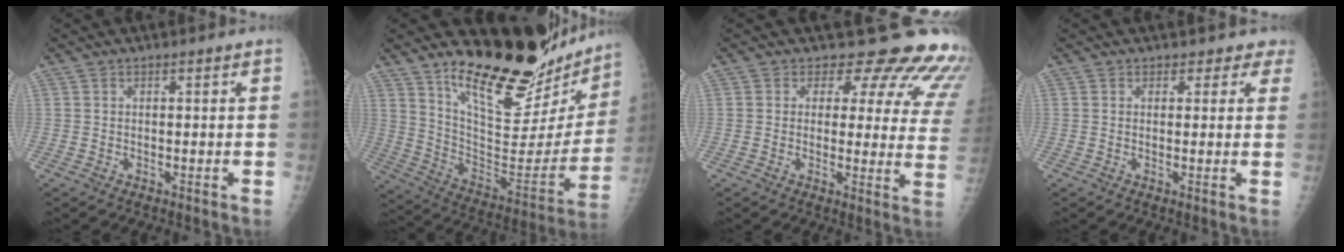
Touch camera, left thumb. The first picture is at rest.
{"total": 27.6, "force": [22.2, 8.7, 13.8], "torque": [-0.174, -0.145, 0.333]}
{"total": 16.5, "force": [14.5, 6.5, 4.5], "torque": [0.003, -0.108, 0.132]}
{"total": 3.1, "force": [2.5, 1.9, -0.4], "torque": [0.036, -0.014, 0.007]}